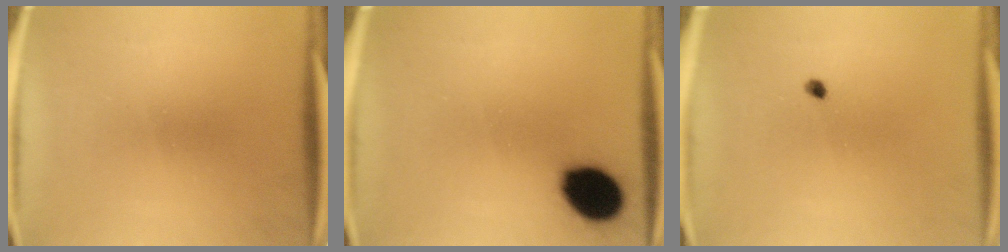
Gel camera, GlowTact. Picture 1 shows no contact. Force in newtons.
{"total": 12.0}
{"total": 0.9}